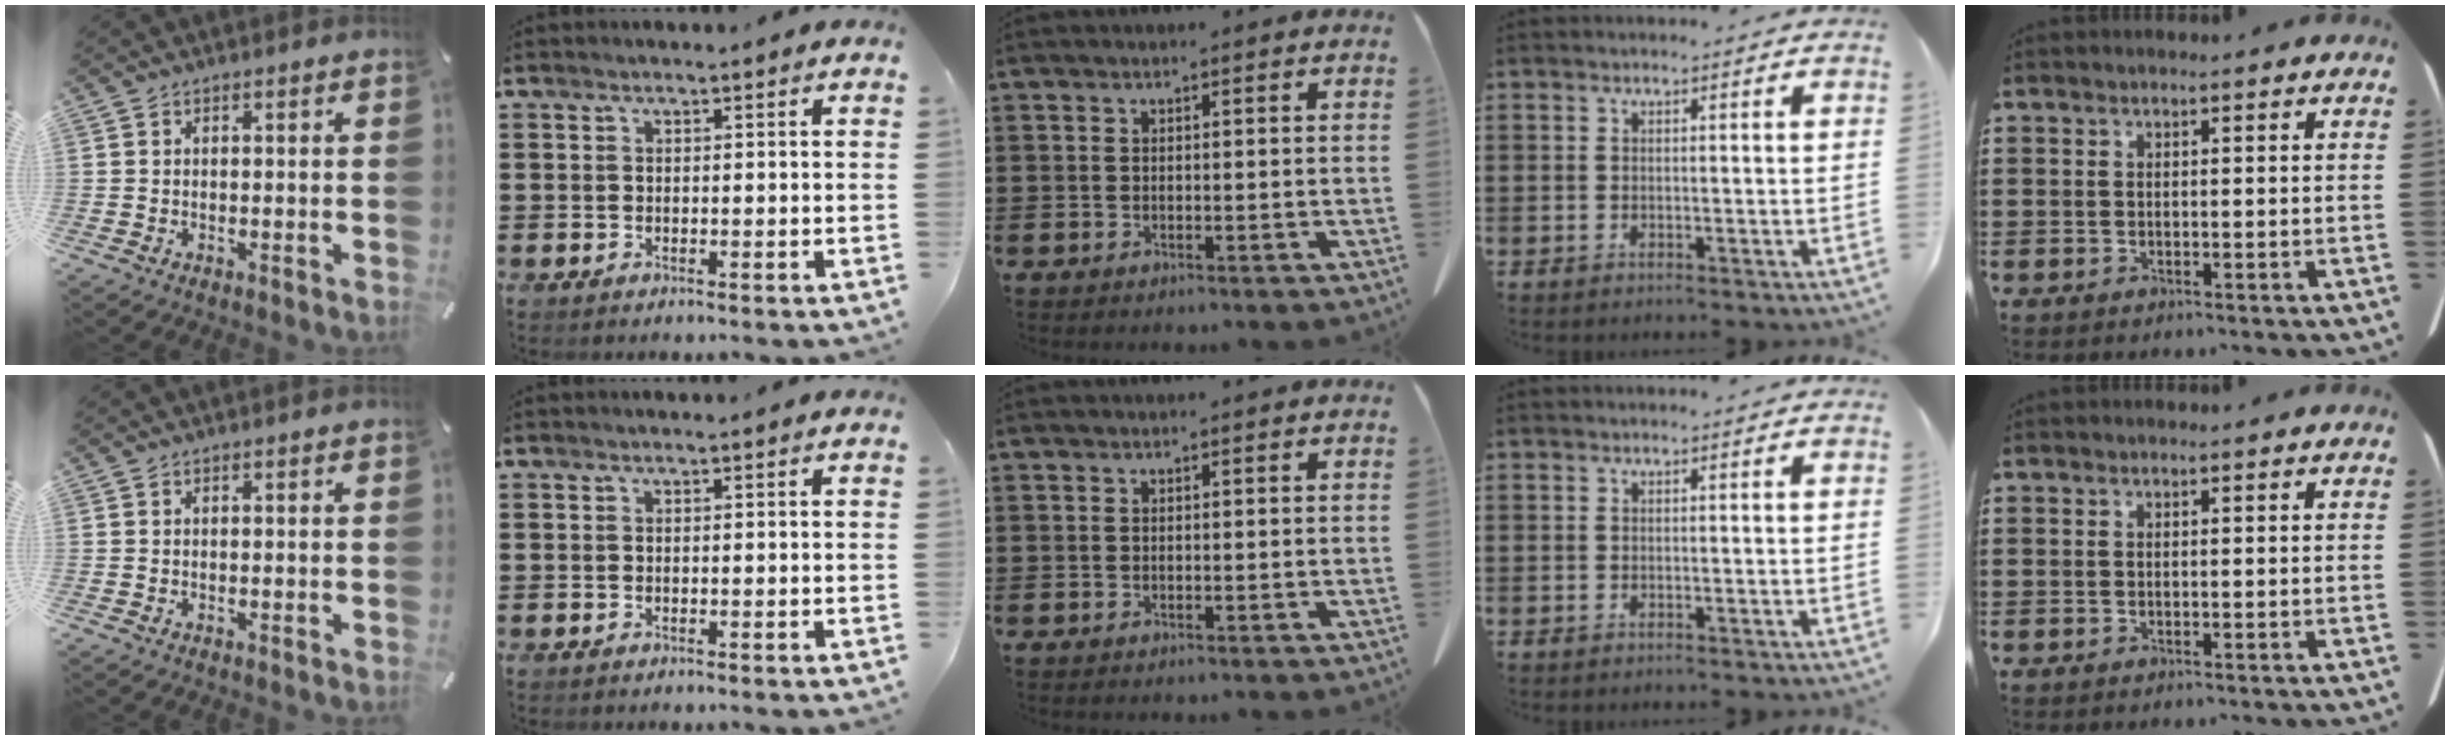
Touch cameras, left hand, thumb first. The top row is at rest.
{}